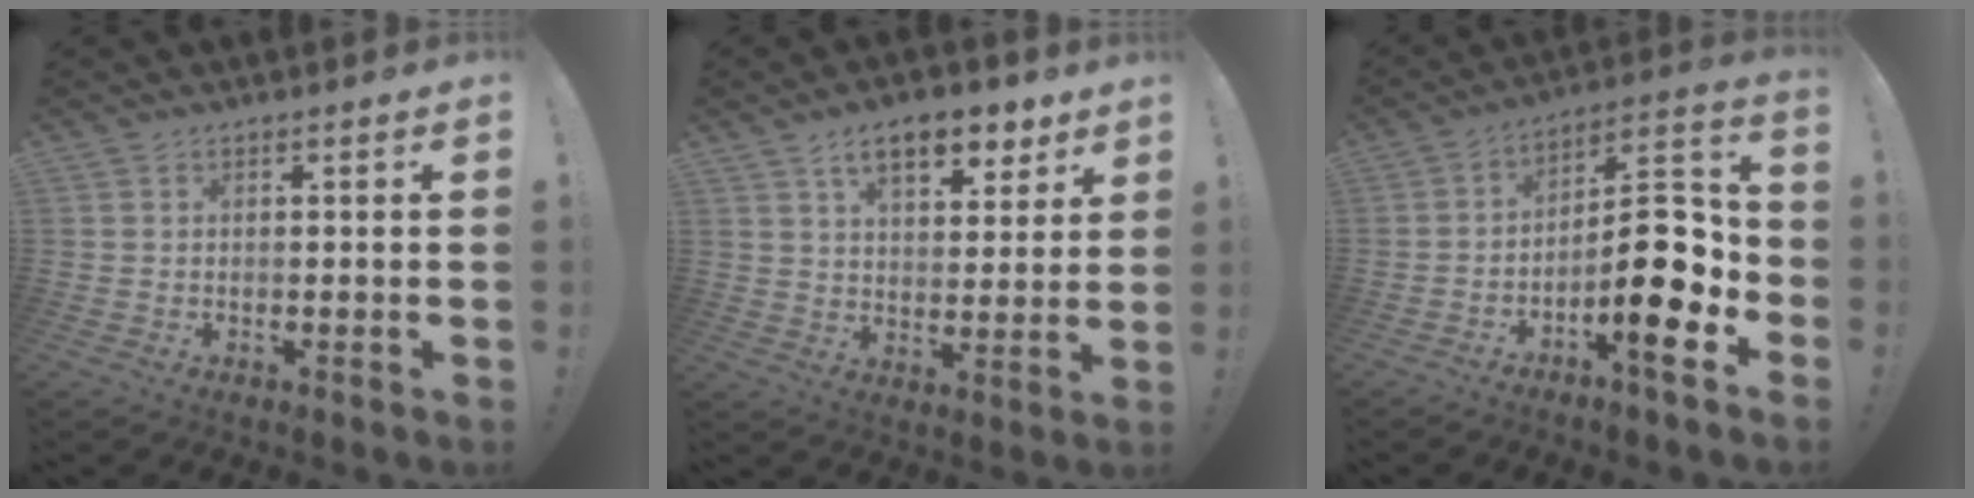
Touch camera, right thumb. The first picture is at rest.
{"total": 11.8, "force": [7.2, 5.4, 7.6], "torque": [-0.106, -0.032, 0.126]}
{"total": 15.0, "force": [-5.2, 5.0, 13.2], "torque": [-0.187, 0.028, -0.081]}